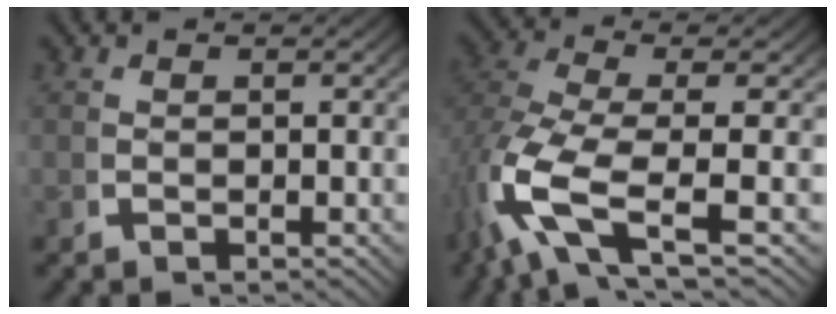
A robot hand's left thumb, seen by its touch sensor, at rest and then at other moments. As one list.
[{"total": 9.0, "force": [-1.1, 4.4, 7.7], "torque": [-0.199, -0.029, -0.004]}]